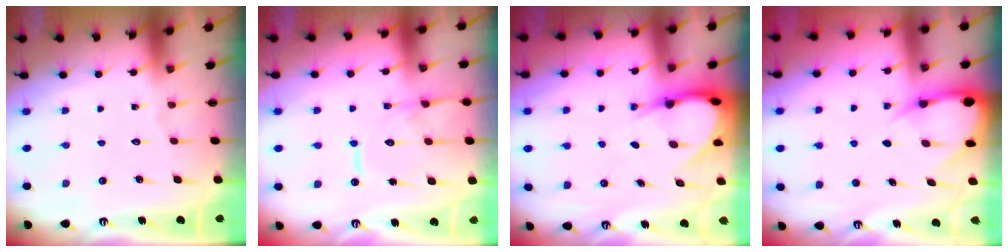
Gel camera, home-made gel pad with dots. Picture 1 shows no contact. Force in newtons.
{"total": 12.2, "press": 12.2, "slide": 1.1}
{"total": 5.4, "press": 5.3, "slide": 0.7}
{"total": 5.2, "press": 5.1, "slide": 0.6}